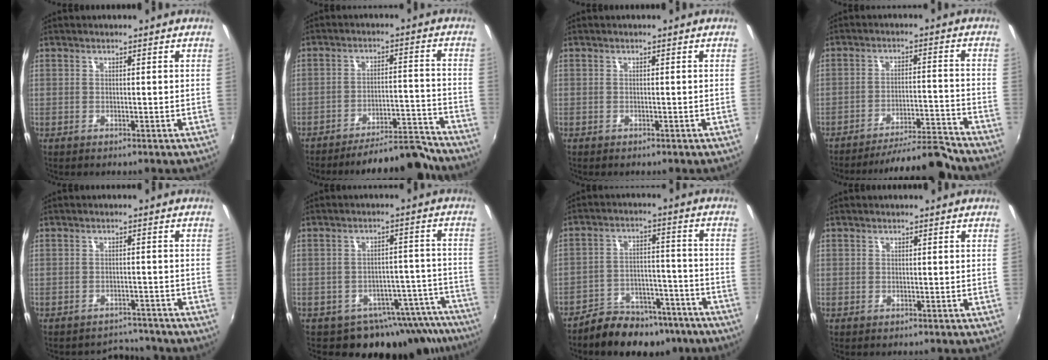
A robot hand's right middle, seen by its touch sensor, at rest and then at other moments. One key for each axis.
{"total": 11.8, "fx": -11.3, "fy": 1.5, "fz": 3.0, "tx": -0.051, "ty": 0.031, "tz": -0.151}
{"total": 0.7, "fx": -0.5, "fy": 0.5, "fz": 0.0, "tx": -0.002, "ty": 0.000, "tz": -0.006}
{"total": 12.2, "fx": -11.8, "fy": 0.0, "fz": 3.2, "tx": -0.063, "ty": 0.017, "tz": -0.171}
{"total": 4.1, "fx": -3.8, "fy": 1.4, "fz": -0.4, "tx": 0.004, "ty": 0.012, "tz": -0.056}
{"total": 16.7, "fx": -14.5, "fy": 7.5, "fz": 3.6, "tx": -0.033, "ty": 0.053, "tz": -0.166}
{"total": 15.0, "fx": -12.1, "fy": 7.0, "fz": 5.5, "tx": -0.107, "ty": 0.019, "tz": -0.158}
{"total": 1.0, "fx": 0.0, "fy": 1.0, "fz": -0.1, "tx": 0.001, "ty": 0.004, "tz": 0.001}